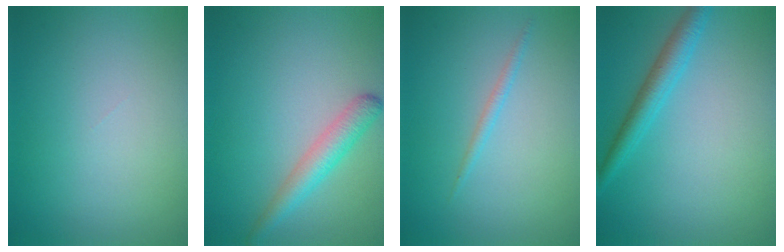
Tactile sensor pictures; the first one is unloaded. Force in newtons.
{"total": 2.8, "press": 2.8, "slide": 0.1}
{"total": 0.9, "press": 0.9, "slide": 0.1}
{"total": 2.8, "press": 2.7, "slide": 0.2}